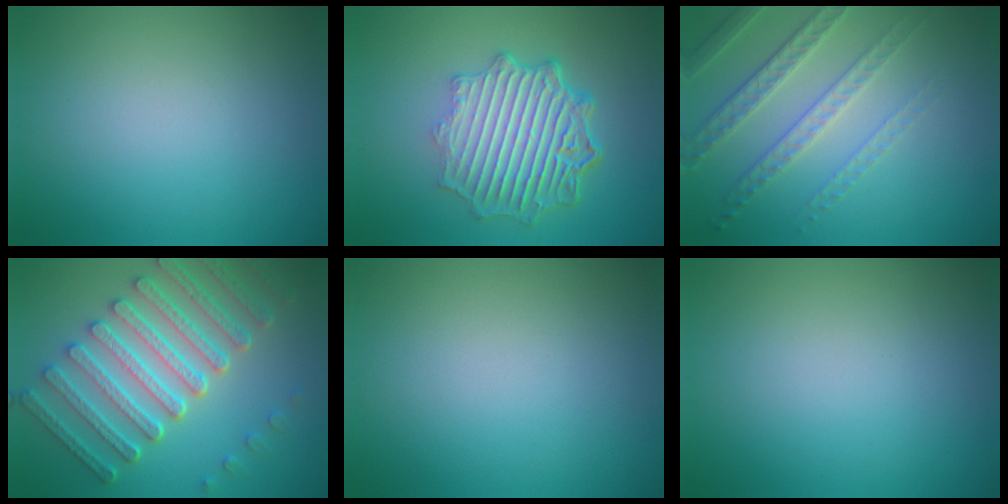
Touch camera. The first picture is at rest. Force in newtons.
{"total": 7.1, "press": 5.3, "slide": 4.7}
{"total": 5.0, "press": 3.3, "slide": 3.7}
{"total": 7.9, "press": 6.4, "slide": 4.5}
{"total": 0.0}
{"total": 0.0}